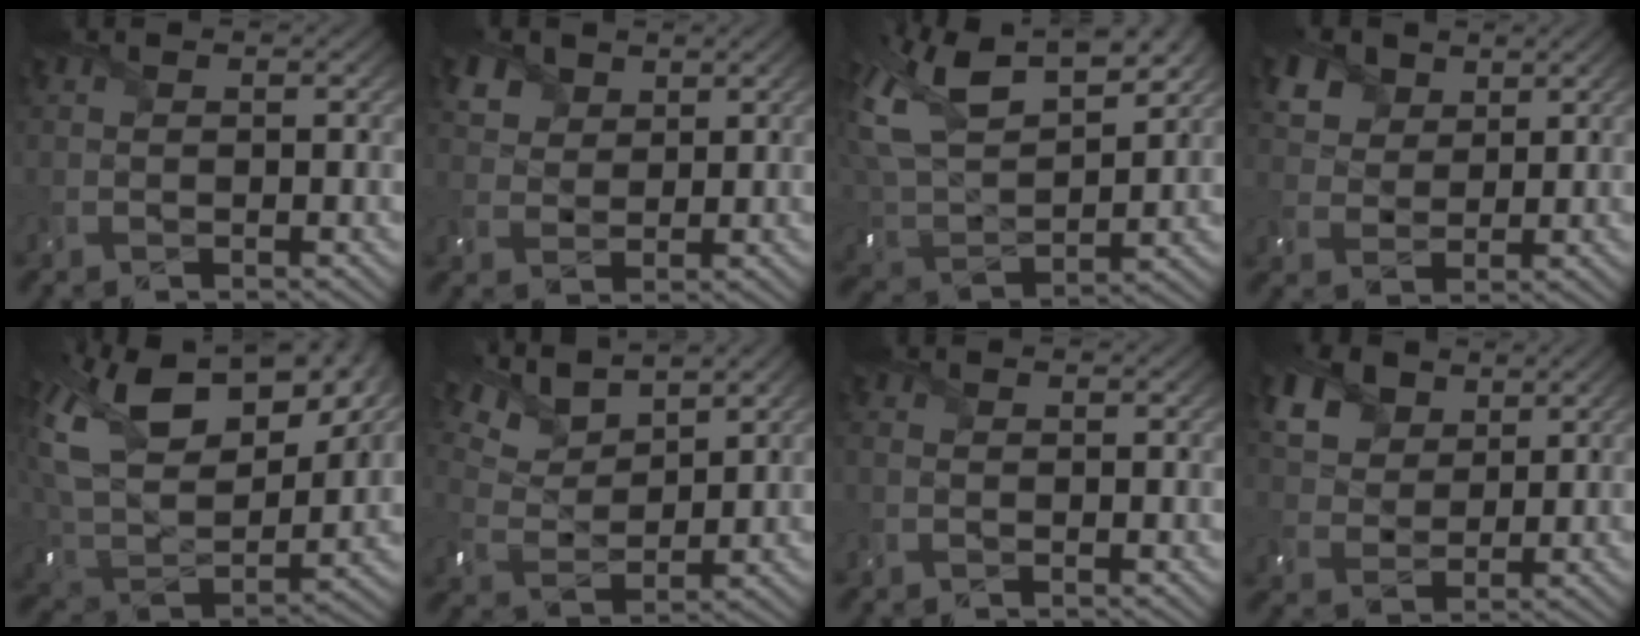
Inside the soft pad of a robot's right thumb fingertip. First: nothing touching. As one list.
[{"total": 4.1, "force": [2.5, 2.9, 1.6], "torque": [-0.048, 0.005, 0.051]}, {"total": 14.4, "force": [9.4, 6.5, 8.8], "torque": [-0.225, 0.028, 0.165]}, {"total": 5.8, "force": [3.5, 3.9, 2.4], "torque": [-0.075, 0.003, 0.070]}, {"total": 18.4, "force": [10.0, 9.9, 11.8], "torque": [-0.246, 0.043, 0.164]}, {"total": 8.1, "force": [6.7, 2.7, 3.6], "torque": [-0.095, 0.009, 0.124]}, {"total": 1.1, "force": [-0.6, 0.6, 0.6], "torque": [-0.017, -0.002, -0.015]}, {"total": 7.3, "force": [4.2, 4.8, 3.5], "torque": [-0.103, 0.008, 0.077]}]